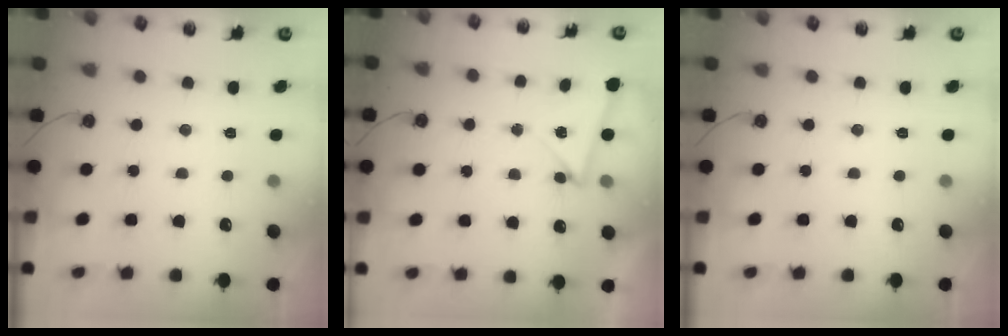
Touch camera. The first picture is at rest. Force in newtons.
{"total": 4.4, "press": 3.8, "slide": 2.2}
{"total": 0.0}